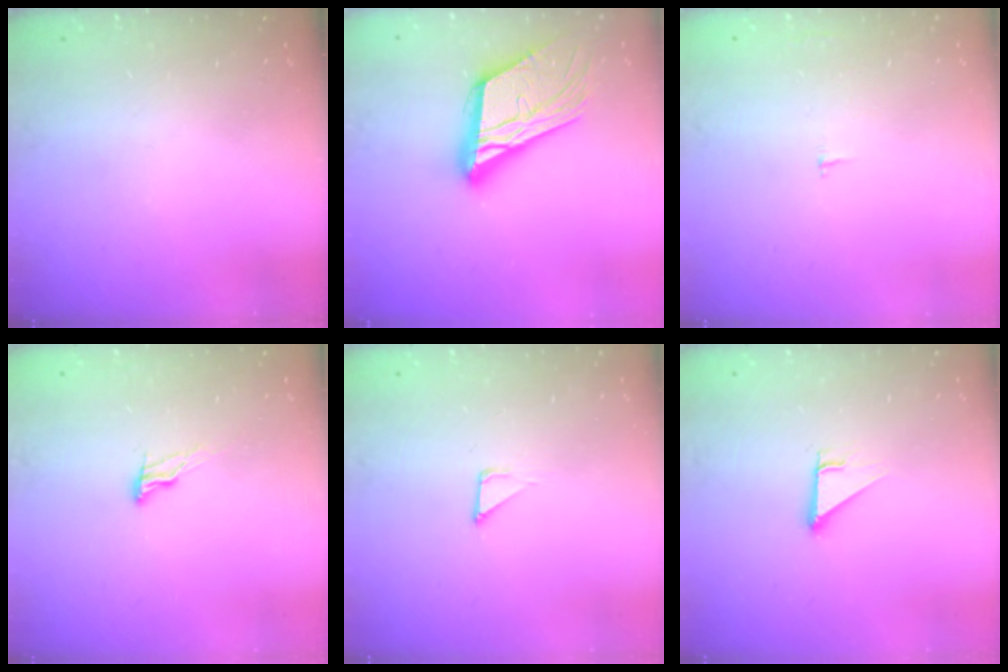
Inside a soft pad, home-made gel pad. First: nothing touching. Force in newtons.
{"total": 21.2, "press": 21.0, "slide": 2.9}
{"total": 2.1, "press": 2.1, "slide": 0.2}
{"total": 5.1, "press": 5.1, "slide": 0.5}
{"total": 2.7, "press": 2.7, "slide": 0.3}
{"total": 2.5, "press": 2.5, "slide": 0.1}